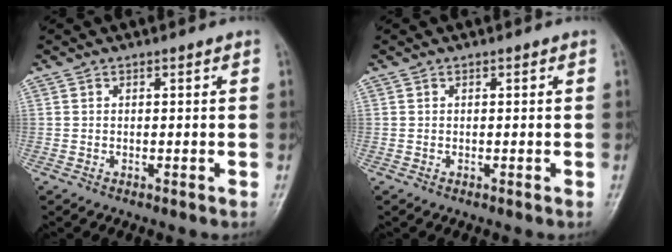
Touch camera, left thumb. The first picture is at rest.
{"total": 0.0}